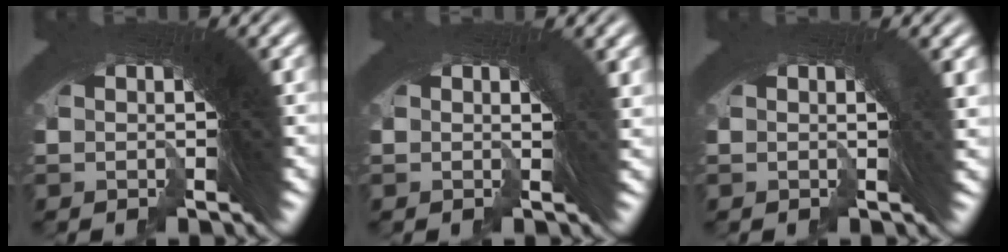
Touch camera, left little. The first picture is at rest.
{"total": 0.5, "force": [0.3, -0.5, 0.1], "torque": [-0.010, -0.009, 0.007]}
{"total": 0.6, "force": [0.2, -0.3, 0.4], "torque": [-0.013, -0.003, 0.004]}